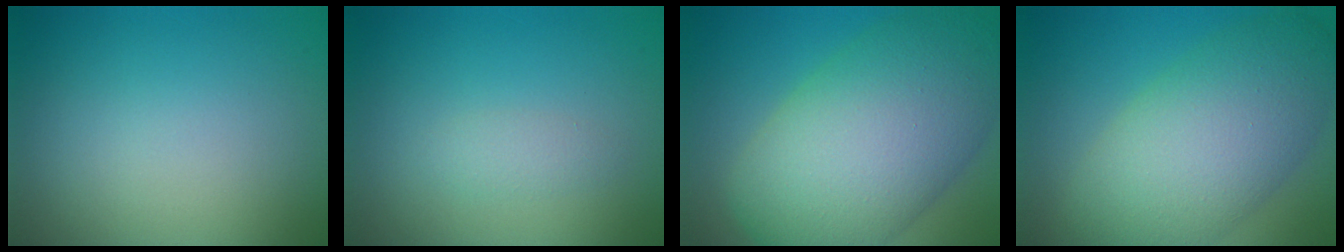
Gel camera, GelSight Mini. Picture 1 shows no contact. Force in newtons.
{"total": 1.1, "press": 1.1, "slide": 0.1}
{"total": 13.5, "press": 13.5, "slide": 0.7}
{"total": 9.9, "press": 9.9, "slide": 0.6}